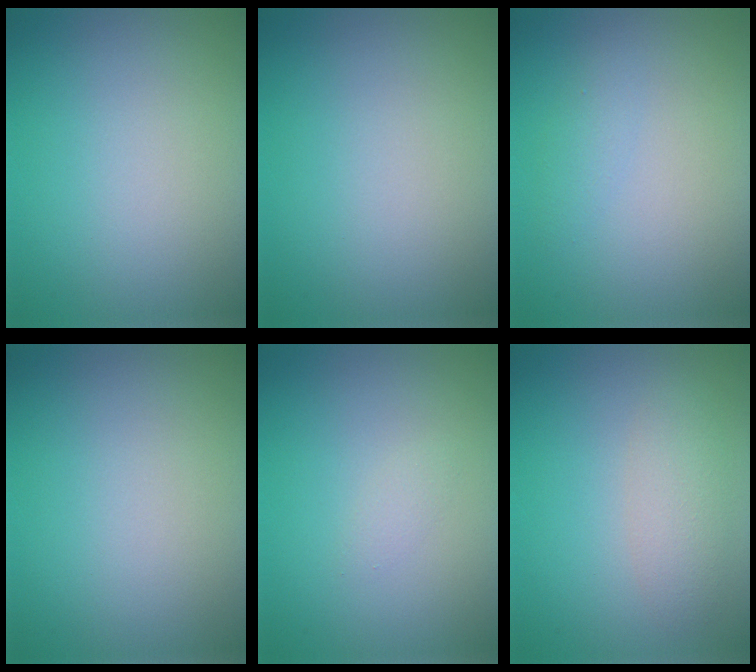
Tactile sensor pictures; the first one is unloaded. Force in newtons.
{"total": 0.0}
{"total": 1.0, "press": 1.0, "slide": 0.0}
{"total": 0.0}
{"total": 0.7, "press": 0.7, "slide": 0.0}
{"total": 2.3, "press": 2.3, "slide": 0.2}